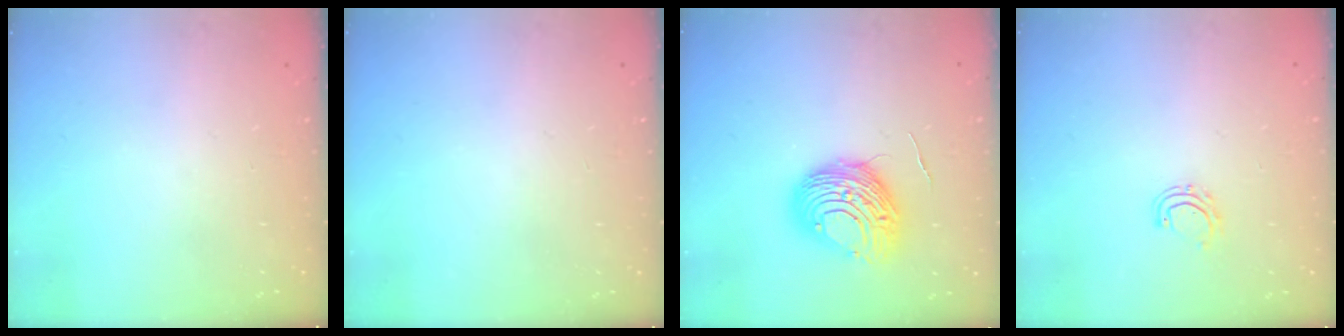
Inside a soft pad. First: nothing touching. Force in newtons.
{"total": 0.0}
{"total": 10.8, "press": 10.8, "slide": 1.1}
{"total": 5.3, "press": 5.2, "slide": 1.0}